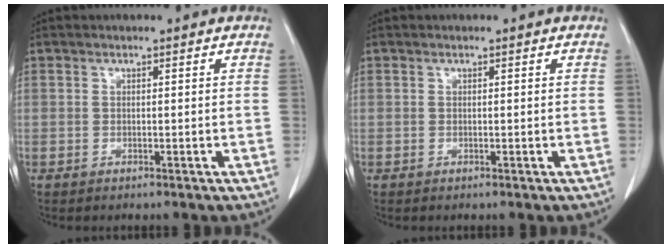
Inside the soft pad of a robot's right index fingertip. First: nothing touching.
{"total": 0.0}